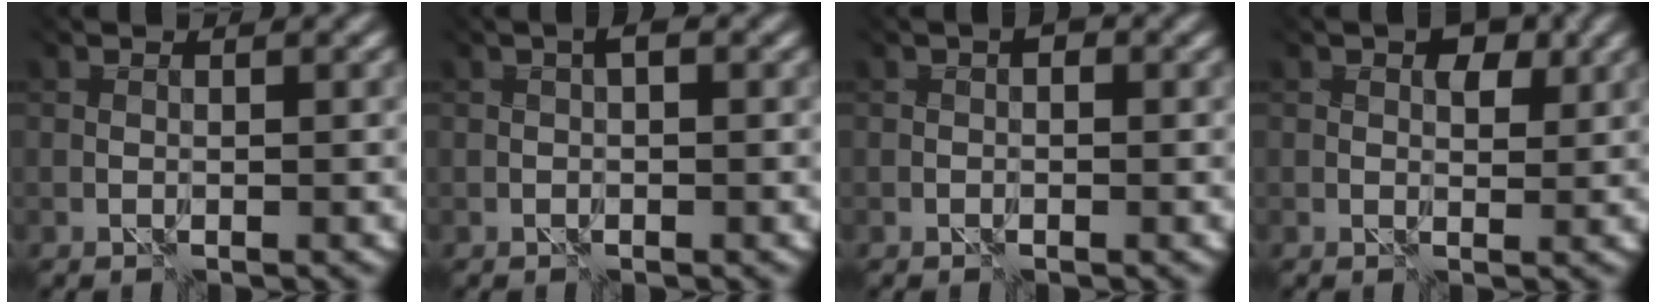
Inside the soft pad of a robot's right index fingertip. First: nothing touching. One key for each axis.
{"total": 0.8, "fx": -0.6, "fy": -0.4, "fz": 0.3, "tx": -0.007, "ty": 0.000, "tz": 0.007}
{"total": 0.6, "fx": -0.6, "fy": 0.2, "fz": 0.2, "tx": 0.014, "ty": 0.001, "tz": -0.004}
{"total": 1.8, "fx": 0.4, "fy": 1.0, "fz": 1.4, "tx": -0.012, "ty": 0.003, "tz": 0.019}